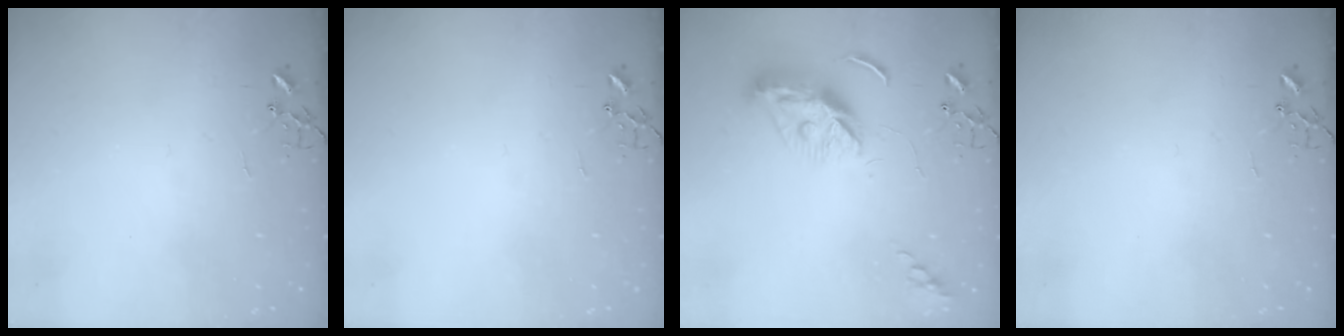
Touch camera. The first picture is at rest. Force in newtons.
{"total": 0.0}
{"total": 9.5, "press": 9.5, "slide": 0.5}
{"total": 0.0}